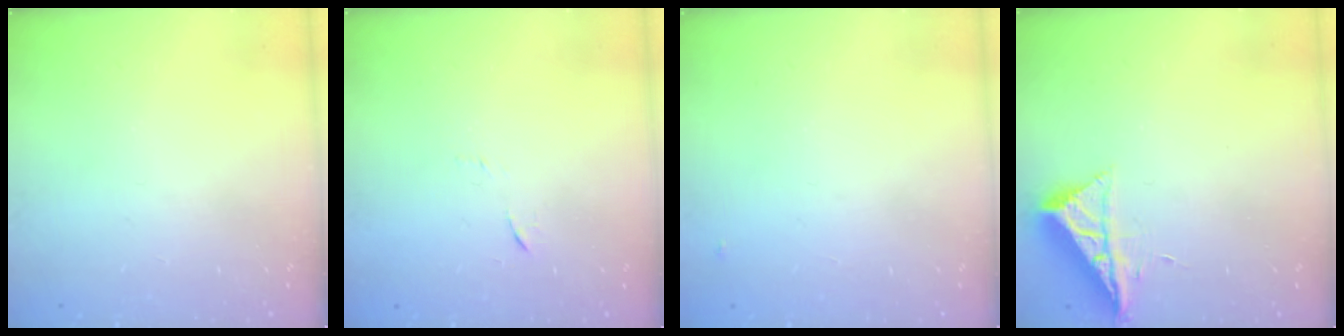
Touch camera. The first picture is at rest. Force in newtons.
{"total": 5.8, "press": 5.7, "slide": 0.4}
{"total": 2.8, "press": 2.8, "slide": 0.4}
{"total": 7.4, "press": 7.4, "slide": 0.3}